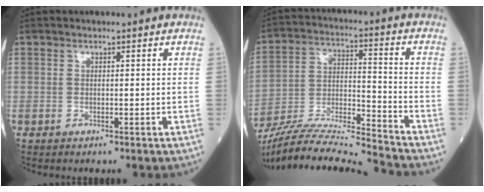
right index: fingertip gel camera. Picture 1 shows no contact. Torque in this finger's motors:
{"motor_torque": [-0.40, -0.58, 0.09, 0.06]}